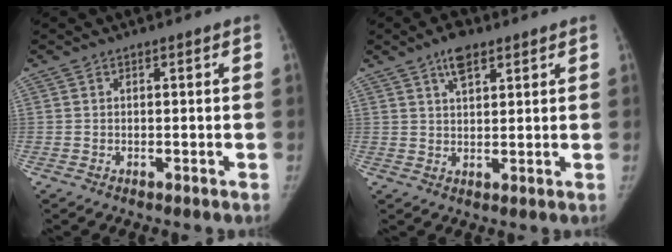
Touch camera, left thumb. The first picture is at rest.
{"total": 5.1, "force": [3.2, 2.3, 3.3], "torque": [-0.046, -0.012, 0.053]}